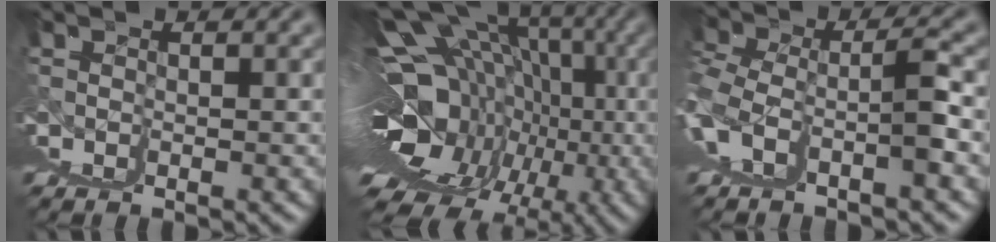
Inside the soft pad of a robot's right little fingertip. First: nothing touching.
{"total": 16.4, "force": [2.8, 6.9, 14.6], "torque": [-0.162, 0.005, 0.066]}
{"total": 2.8, "force": [1.1, 0.2, 2.6], "torque": [-0.039, 0.010, 0.023]}